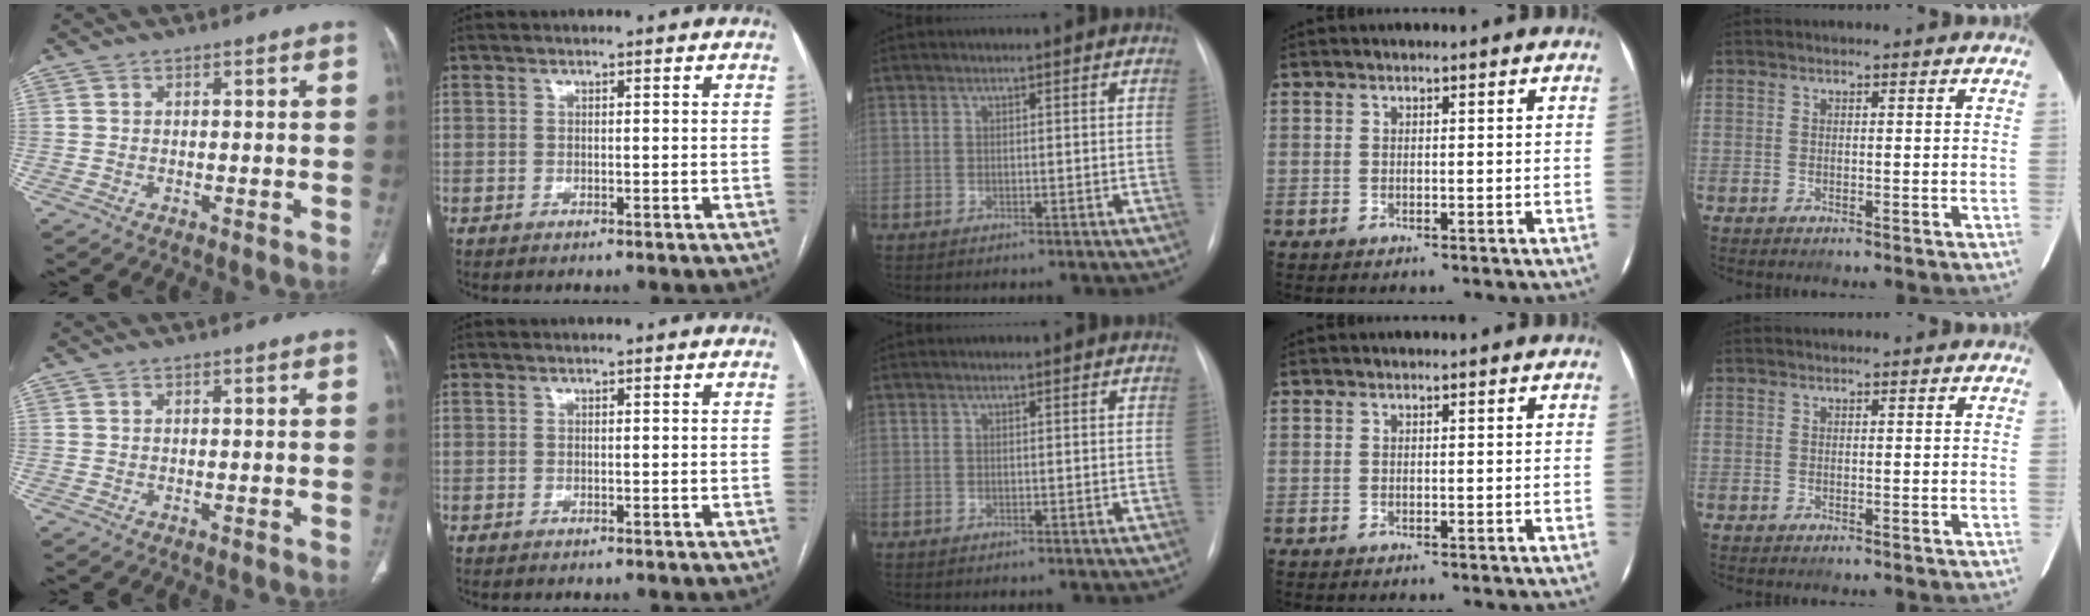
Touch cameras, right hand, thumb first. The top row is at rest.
{}